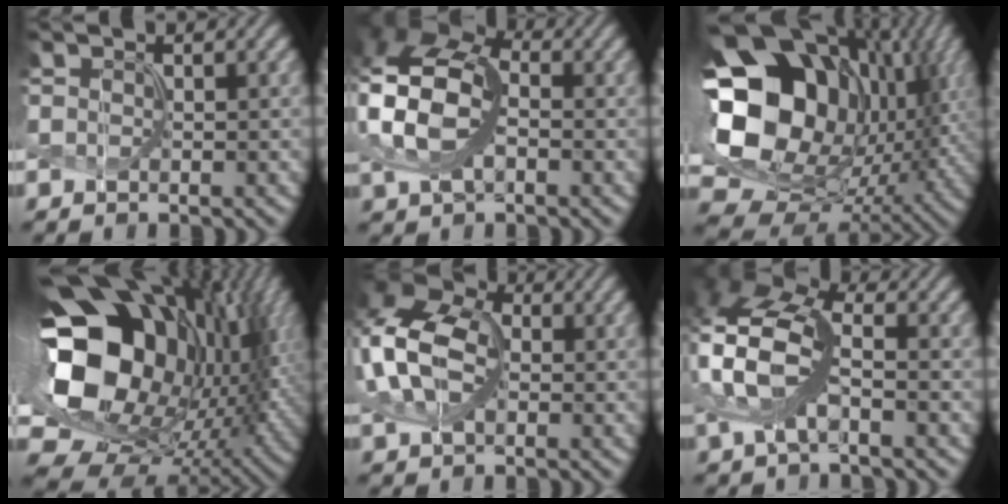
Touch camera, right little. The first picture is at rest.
{"total": 9.7, "force": [0.0, 6.2, 7.4], "torque": [-0.186, 0.013, -0.012]}
{"total": 19.0, "force": [4.1, 14.0, 12.2], "torque": [-0.245, -0.004, 0.091]}
{"total": 19.8, "force": [3.6, 13.5, 14.1], "torque": [-0.277, -0.009, 0.082]}
{"total": 9.0, "force": [0.5, 6.1, 6.6], "torque": [-0.165, 0.014, -0.003]}
{"total": 7.6, "force": [0.2, 3.9, 6.5], "torque": [-0.151, 0.016, -0.010]}